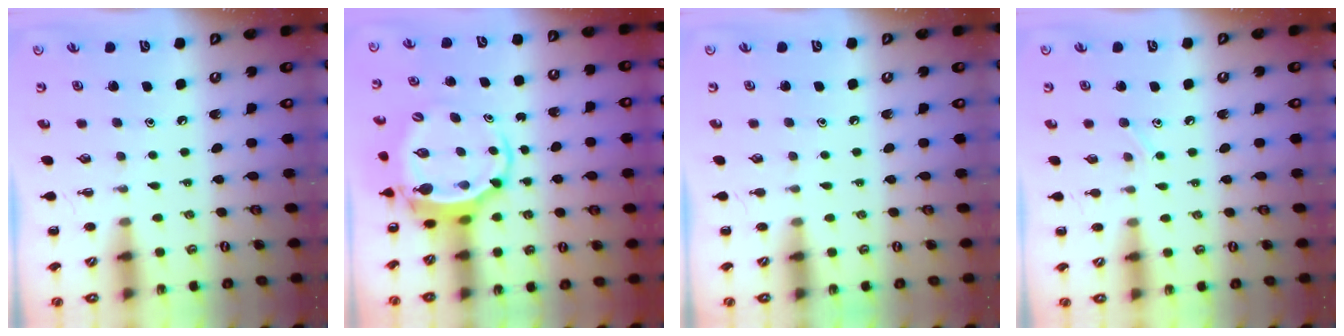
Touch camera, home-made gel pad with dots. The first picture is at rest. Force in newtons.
{"total": 6.1, "press": 5.9, "slide": 1.6}
{"total": 0.0}
{"total": 5.5, "press": 5.2, "slide": 1.7}